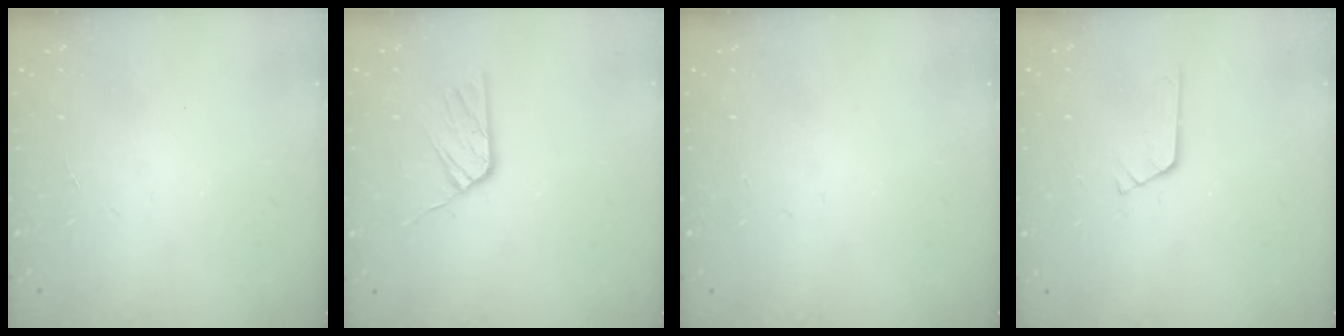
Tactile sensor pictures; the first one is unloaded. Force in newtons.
{"total": 7.4, "press": 7.3, "slide": 0.6}
{"total": 0.0}
{"total": 3.0, "press": 2.9, "slide": 0.4}